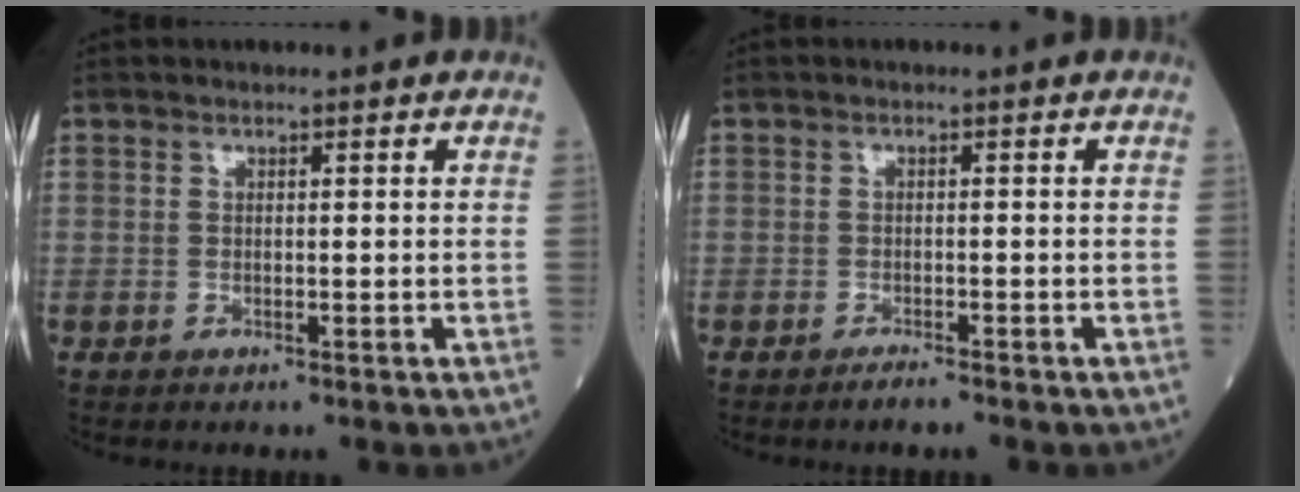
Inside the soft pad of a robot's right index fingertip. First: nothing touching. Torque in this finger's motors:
{"motor_torque": [-1.07, -0.50, -0.18, -0.03]}